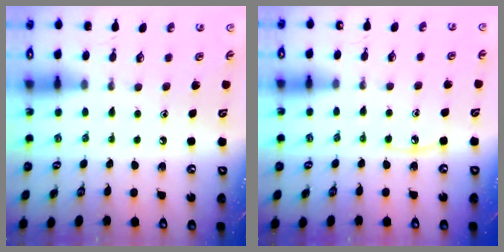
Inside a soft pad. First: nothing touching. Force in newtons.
{"total": 4.7, "press": 4.6, "slide": 0.6}